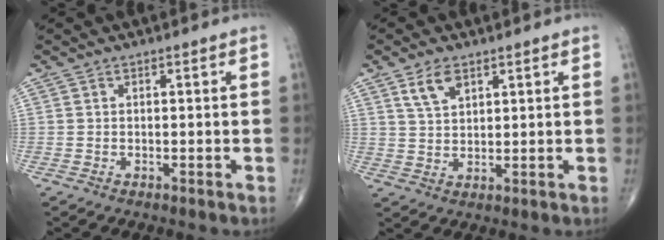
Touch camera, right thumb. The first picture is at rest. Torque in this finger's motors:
{"motor_torque": [-0.10, 0.13, 0.49, 0.50, 0.03]}